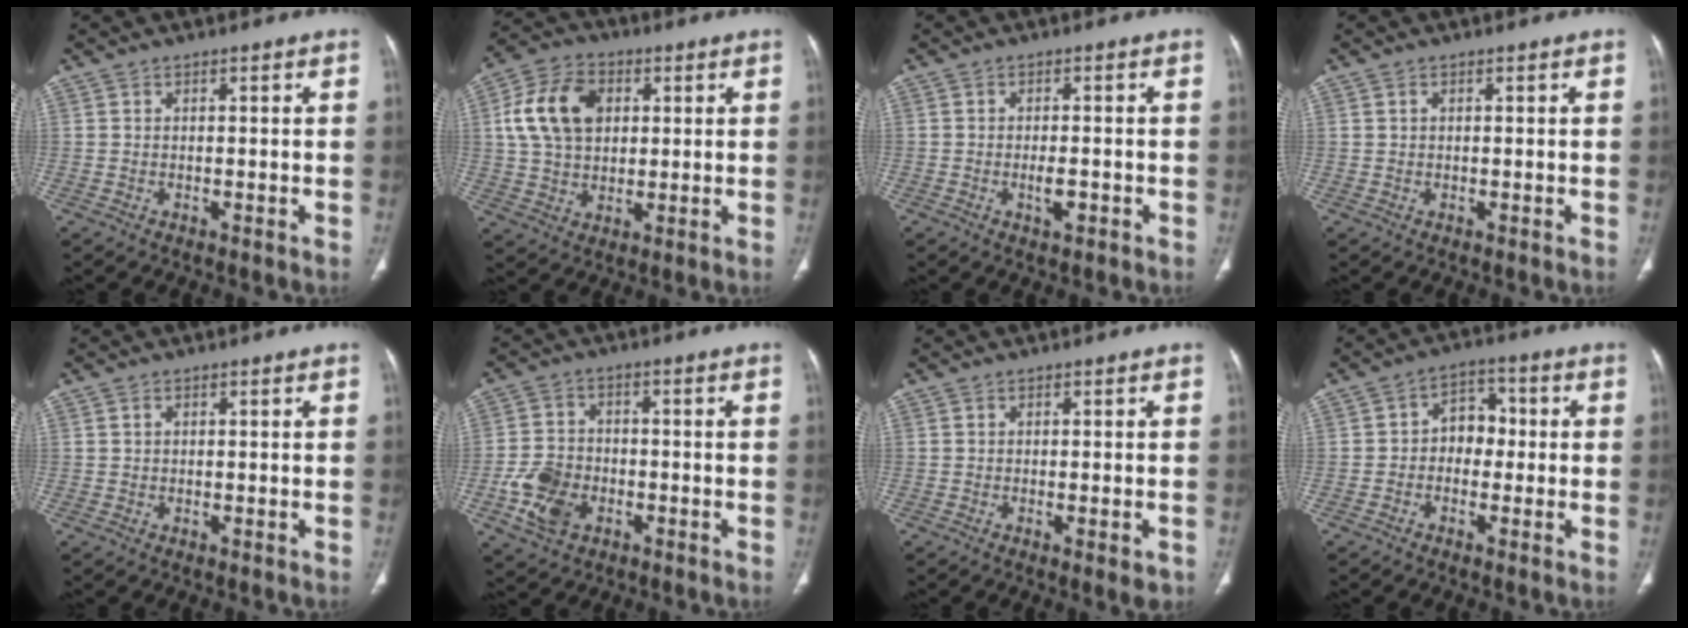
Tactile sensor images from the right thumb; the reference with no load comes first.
{"total": 13.2, "force": [3.1, 9.3, 8.9], "torque": [-0.149, 0.009, 0.054]}
{"total": 2.7, "force": [-1.0, 1.2, 2.2], "torque": [-0.034, 0.002, -0.014]}
{"total": 0.6, "force": [0.2, 0.5, 0.3], "torque": [-0.004, 0.000, 0.005]}
{"total": 0.8, "force": [0.3, 0.6, 0.4], "torque": [-0.005, 0.000, 0.005]}
{"total": 8.8, "force": [-3.1, 6.4, 5.2], "torque": [-0.090, 0.012, -0.056]}
{"total": 2.8, "force": [-1.0, 0.8, 2.5], "torque": [-0.030, -0.005, -0.008]}
{"total": 6.1, "force": [-0.4, 4.7, 3.9], "torque": [-0.025, 0.026, -0.019]}